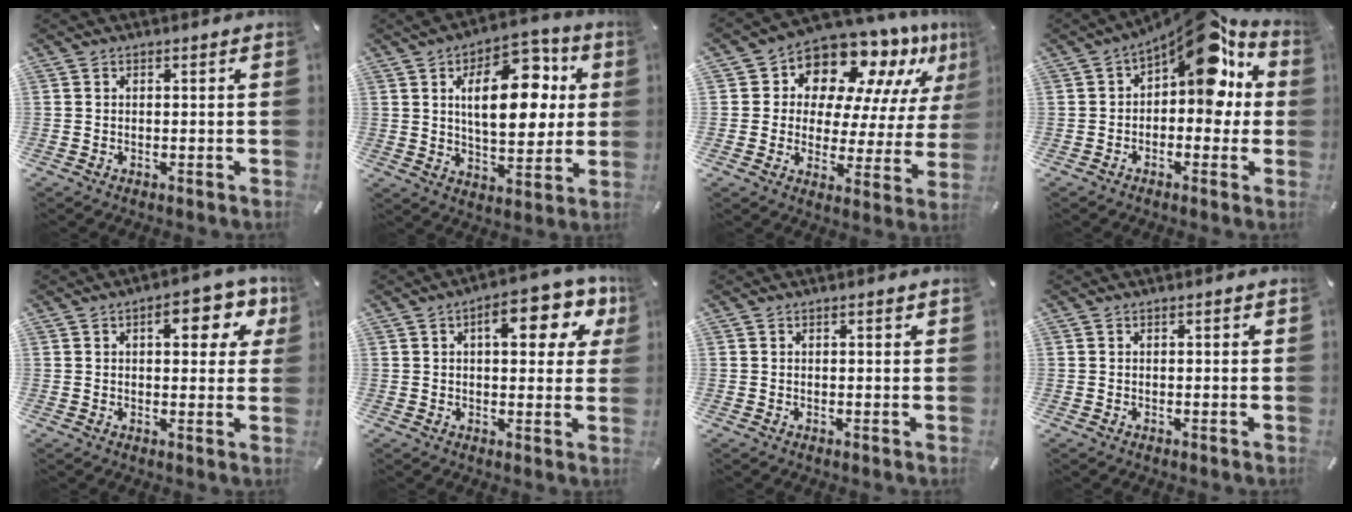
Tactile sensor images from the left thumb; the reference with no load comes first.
{"total": 18.5, "force": [4.9, 10.4, 14.5], "torque": [-0.198, -0.008, 0.078]}
{"total": 13.6, "force": [11.4, 6.3, 3.8], "torque": [-0.069, -0.112, 0.194]}
{"total": 15.6, "force": [8.0, 7.6, 11.0], "torque": [-0.155, -0.059, 0.137]}
{"total": 10.2, "force": [3.6, 5.0, 8.1], "torque": [-0.096, -0.008, 0.052]}
{"total": 12.7, "force": [4.8, 5.8, 10.2], "torque": [-0.126, -0.015, 0.073]}
{"total": 1.0, "force": [0.3, 0.5, 0.8], "torque": [-0.008, 0.002, 0.002]}
{"total": 0.7, "force": [0.0, 0.4, 0.5], "torque": [-0.009, 0.003, -0.002]}